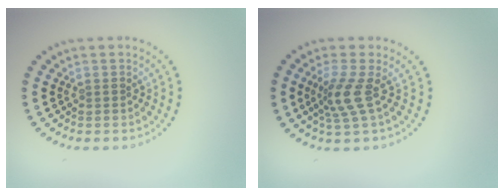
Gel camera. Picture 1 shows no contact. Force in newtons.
{"total": 2.9, "press": 2.1, "slide": 2.0}